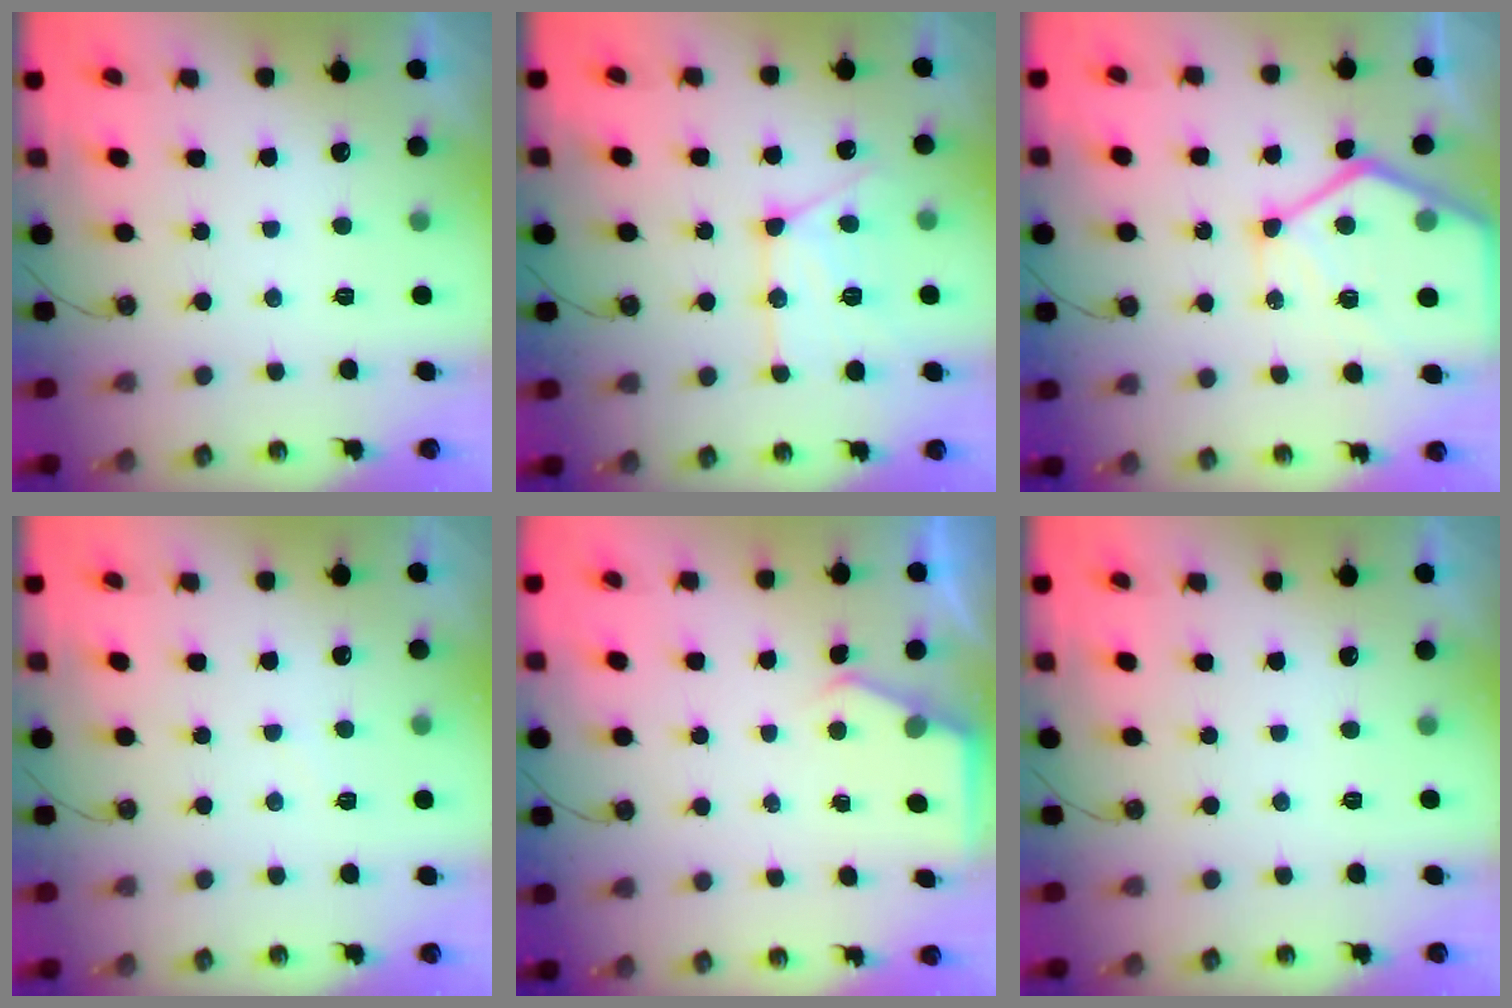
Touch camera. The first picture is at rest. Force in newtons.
{"total": 14.6, "press": 14.5, "slide": 1.4}
{"total": 18.1, "press": 18.0, "slide": 1.6}
{"total": 3.2, "press": 3.2, "slide": 0.3}
{"total": 2.9, "press": 2.9, "slide": 0.5}
{"total": 0.0}